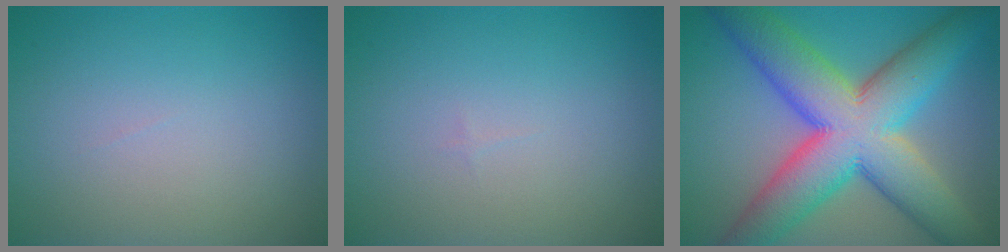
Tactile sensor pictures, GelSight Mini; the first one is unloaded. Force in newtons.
{"total": 0.0}
{"total": 13.6, "press": 13.6, "slide": 0.4}